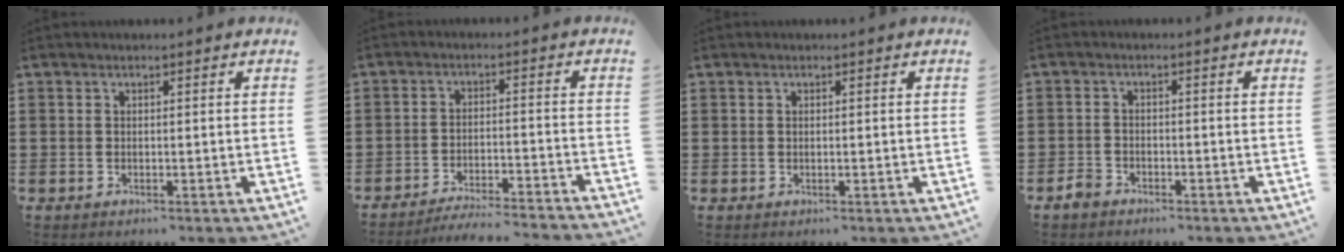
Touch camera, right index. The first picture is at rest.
{"total": 4.3, "force": [-4.2, -0.4, 1.1], "torque": [-0.022, -0.007, -0.083]}
{"total": 0.0}
{"total": 1.9, "force": [-1.6, 1.0, 0.4], "torque": [-0.018, 0.001, -0.034]}